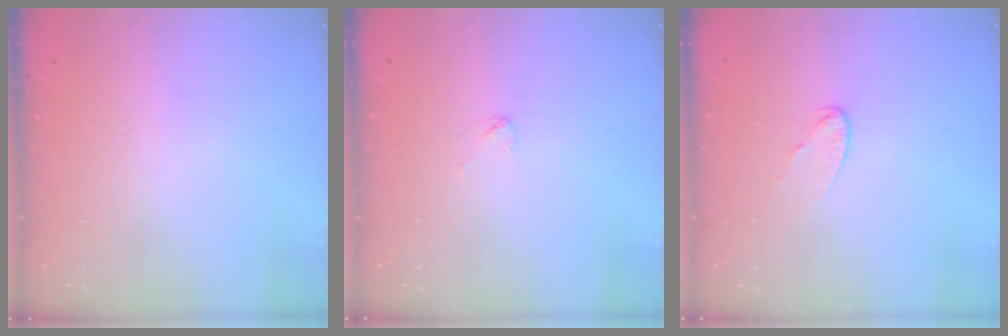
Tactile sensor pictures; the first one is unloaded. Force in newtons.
{"total": 1.9, "press": 1.9, "slide": 0.1}
{"total": 3.8, "press": 3.8, "slide": 0.3}